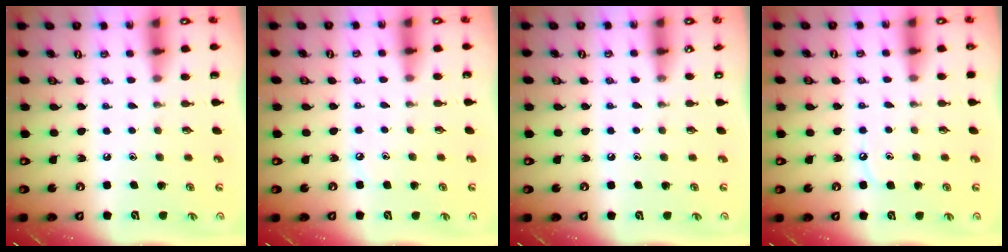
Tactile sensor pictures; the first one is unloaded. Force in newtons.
{"total": 2.4, "press": 2.4, "slide": 0.3}
{"total": 4.1, "press": 4.1, "slide": 0.6}
{"total": 4.6, "press": 4.5, "slide": 0.7}